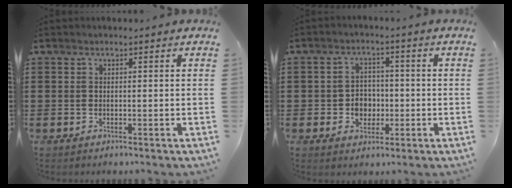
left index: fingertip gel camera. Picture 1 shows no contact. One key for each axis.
{"total": 4.0, "fx": -0.9, "fy": 3.5, "fz": 1.7, "tx": -0.035, "ty": 0.003, "tz": -0.024}